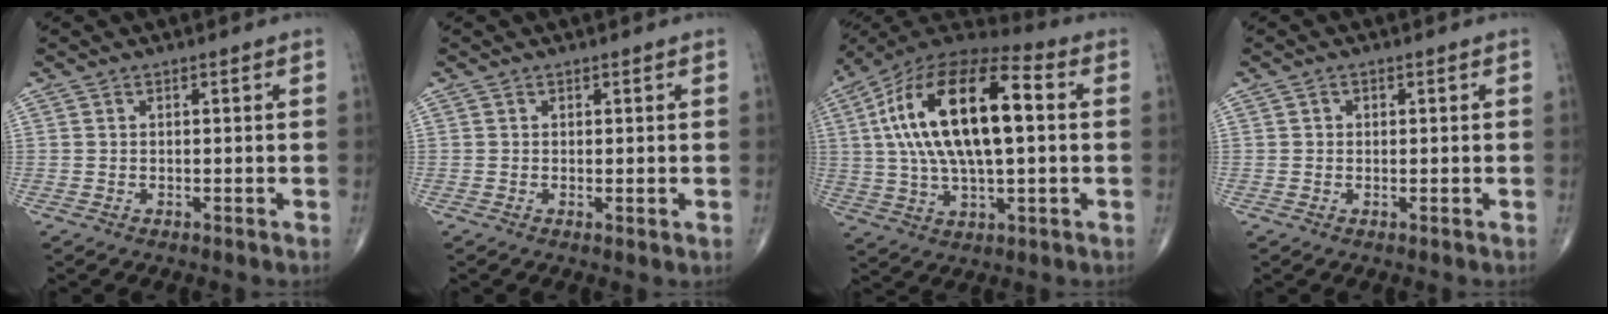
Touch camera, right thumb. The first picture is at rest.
{"total": 0.8, "force": [0.0, 0.3, 0.7], "torque": [-0.013, -0.004, -0.002]}
{"total": 24.0, "force": [3.2, 10.4, 21.4], "torque": [-0.401, 0.028, 0.044]}
{"total": 0.9, "force": [0.1, 0.9, 0.3], "torque": [0.001, 0.002, 0.000]}